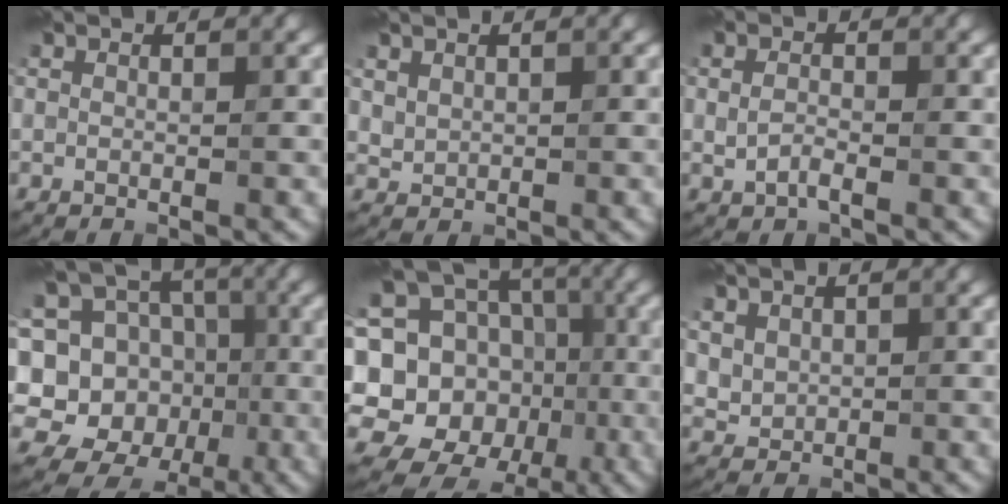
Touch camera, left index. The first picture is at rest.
{"total": 1.1, "force": [0.7, 0.8, 0.5], "torque": [-0.012, -0.003, 0.019]}
{"total": 1.5, "force": [-0.5, 0.8, 1.2], "torque": [-0.032, 0.001, -0.012]}
{"total": 13.7, "force": [-0.8, 12.6, 5.3], "torque": [-0.139, 0.030, -0.002]}
{"total": 17.4, "force": [-0.7, 15.1, 8.6], "torque": [-0.192, 0.034, -0.007]}
{"total": 1.7, "force": [0.6, 1.4, 0.8], "torque": [-0.020, -0.005, 0.019]}